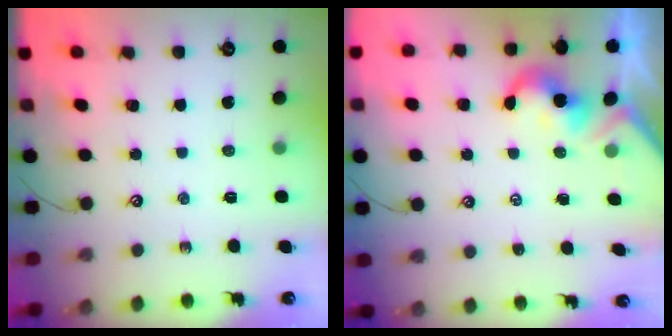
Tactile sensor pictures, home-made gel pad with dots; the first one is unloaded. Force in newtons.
{"total": 2.0, "press": 1.9, "slide": 0.5}